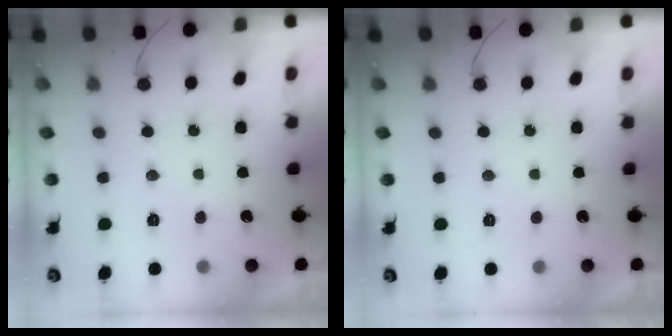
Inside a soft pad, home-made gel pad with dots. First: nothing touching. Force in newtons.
{"total": 1.7, "press": 1.6, "slide": 0.0}